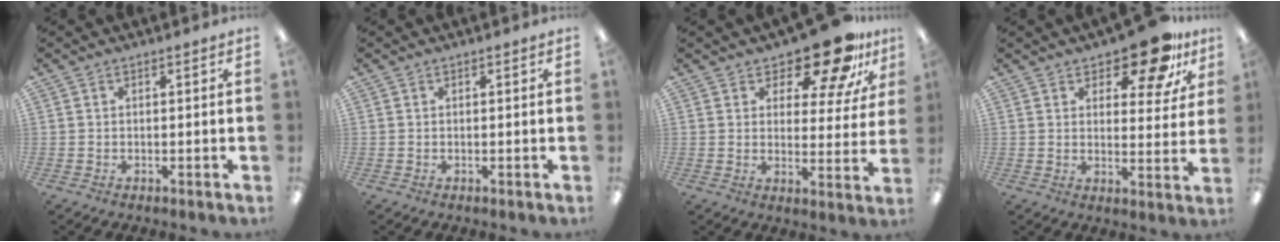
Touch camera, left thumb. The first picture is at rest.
{"total": 0.0}
{"total": 15.2, "force": [11.6, 5.9, 7.9], "torque": [-0.116, -0.075, 0.198]}
{"total": 12.8, "force": [9.1, 5.2, 7.4], "torque": [-0.090, -0.053, 0.154]}